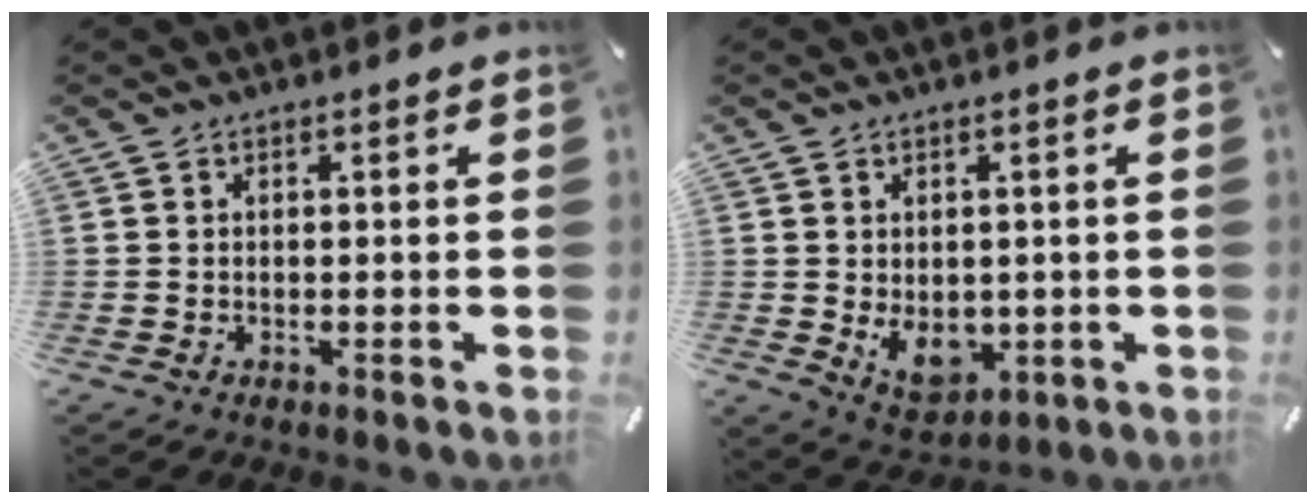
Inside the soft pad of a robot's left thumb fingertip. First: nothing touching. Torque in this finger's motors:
{"motor_torque": [0.78, 0.88, 0.10, 0.08, 0.07]}